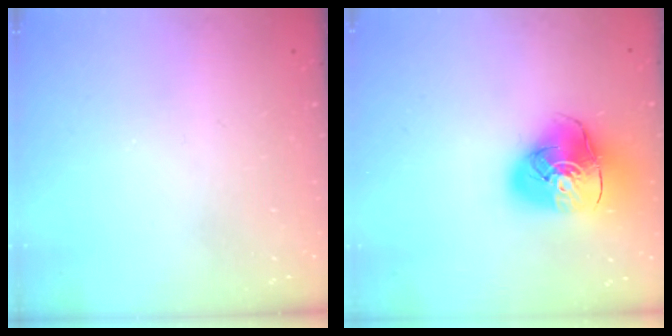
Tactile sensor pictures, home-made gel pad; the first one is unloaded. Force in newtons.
{"total": 13.9, "press": 13.8, "slide": 1.7}